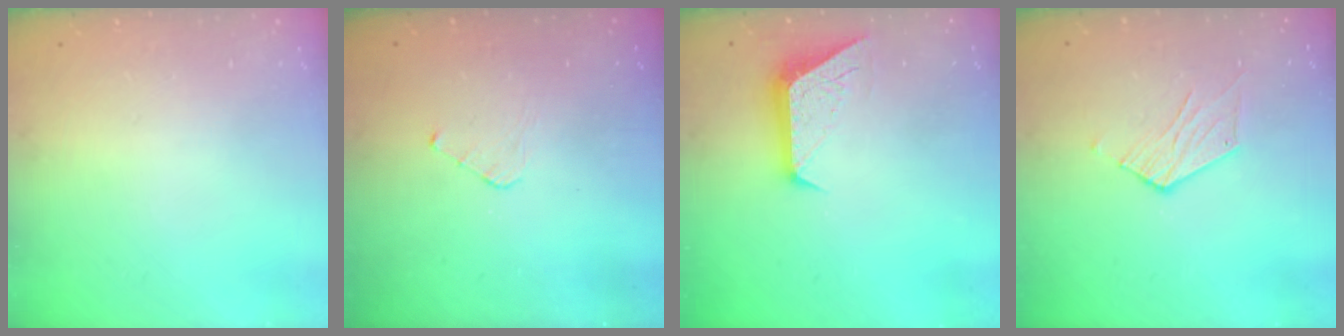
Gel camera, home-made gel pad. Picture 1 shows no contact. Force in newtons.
{"total": 4.3, "press": 4.3, "slide": 0.4}
{"total": 9.8, "press": 9.7, "slide": 0.9}
{"total": 5.4, "press": 5.4, "slide": 0.4}